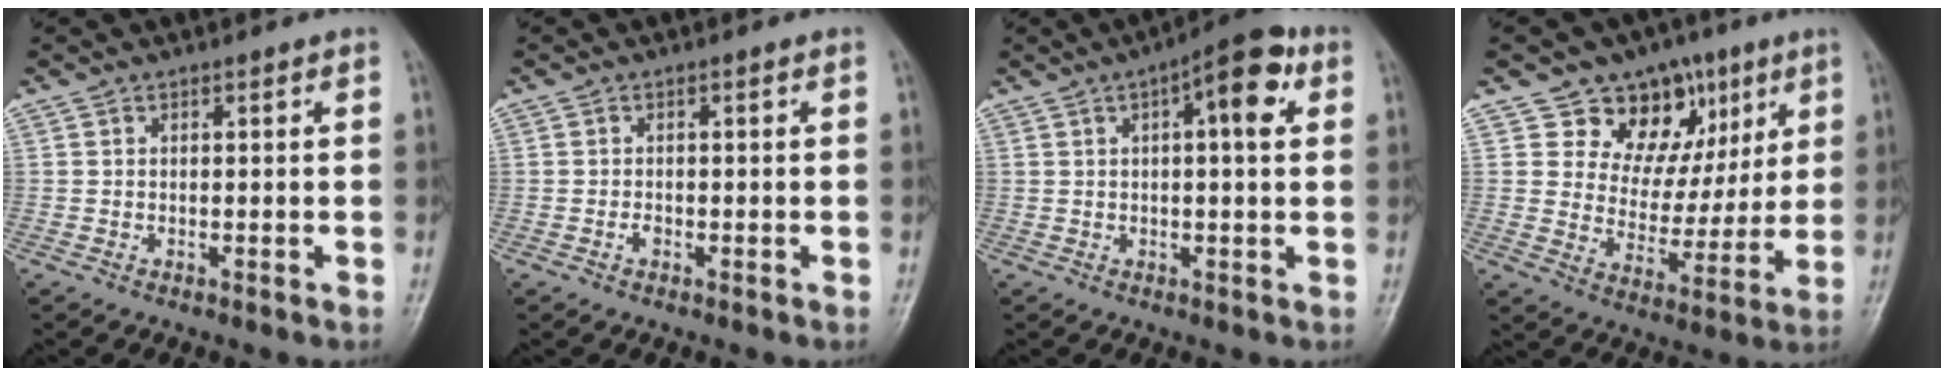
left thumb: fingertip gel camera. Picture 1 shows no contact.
{"total": 1.0, "force": [-0.5, 0.6, 0.6], "torque": [-0.010, 0.001, -0.010]}
{"total": 9.3, "force": [3.0, 3.1, 8.2], "torque": [-0.105, 0.015, 0.033]}
{"total": 14.3, "force": [7.4, 10.6, 6.1], "torque": [-0.034, -0.023, 0.118]}